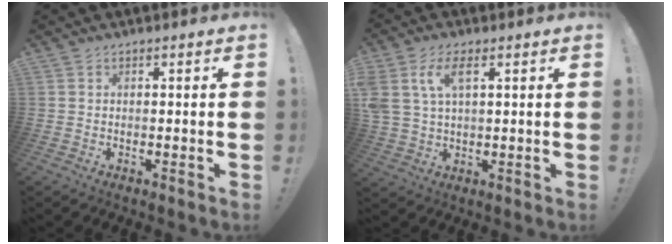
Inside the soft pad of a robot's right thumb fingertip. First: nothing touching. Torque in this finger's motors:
{"motor_torque": [0.45, 0.84, 0.44, -0.20, 0.41]}